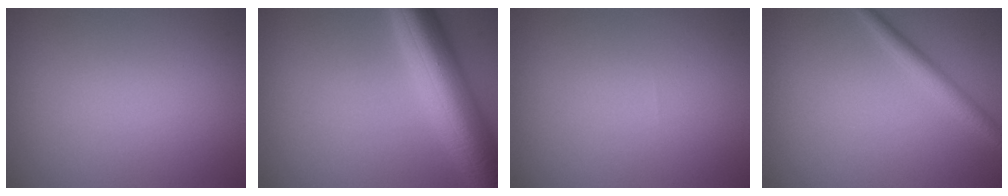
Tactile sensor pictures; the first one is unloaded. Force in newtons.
{"total": 9.3, "press": 9.3, "slide": 0.2}
{"total": 0.0}
{"total": 2.1, "press": 2.1, "slide": 0.1}